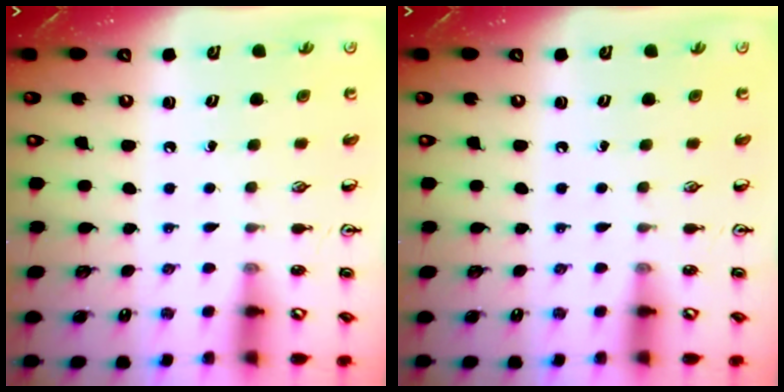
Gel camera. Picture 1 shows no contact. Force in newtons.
{"total": 0.0}